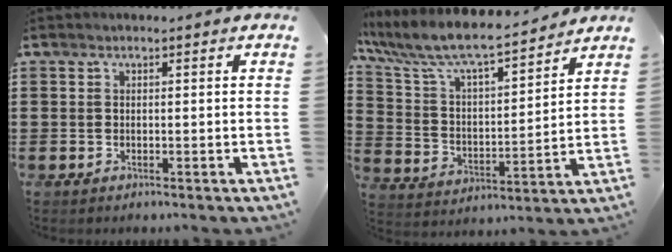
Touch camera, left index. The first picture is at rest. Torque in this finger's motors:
{"motor_torque": [1.08, -1.06, 0.73, 0.21]}